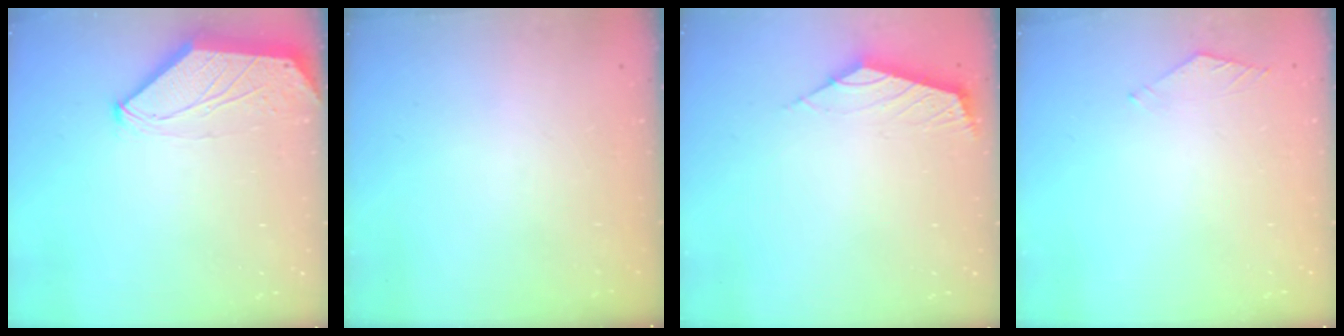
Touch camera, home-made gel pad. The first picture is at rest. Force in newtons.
{"total": 0.0}
{"total": 2.6, "press": 2.5, "slide": 0.6}
{"total": 3.1, "press": 3.1, "slide": 0.4}